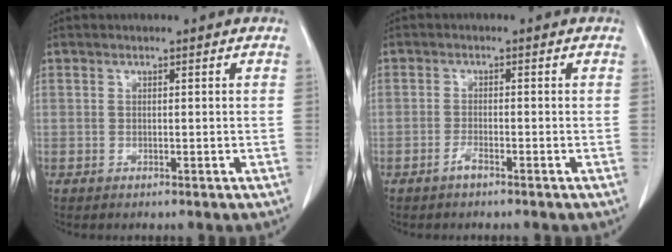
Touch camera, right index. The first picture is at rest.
{"total": 1.4, "force": [-1.0, 0.1, 0.9], "torque": [-0.017, 0.001, -0.019]}